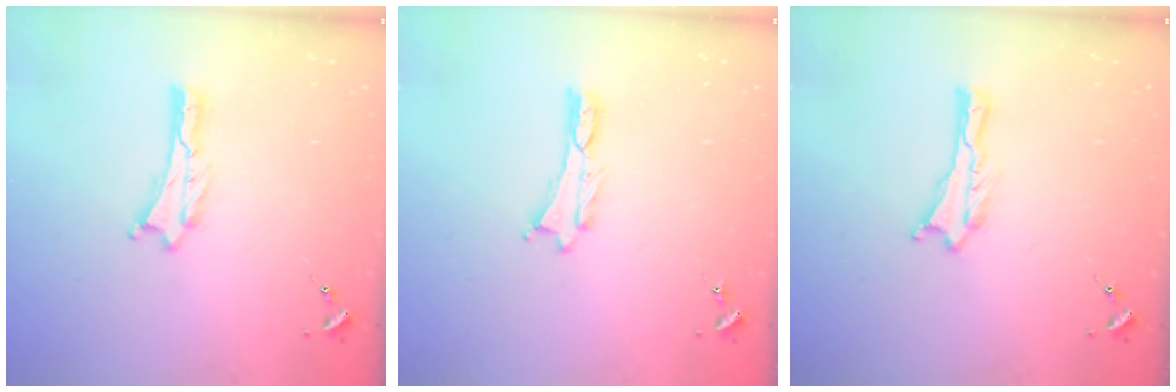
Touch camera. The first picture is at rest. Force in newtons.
{"total": 0.0}
{"total": 0.0}